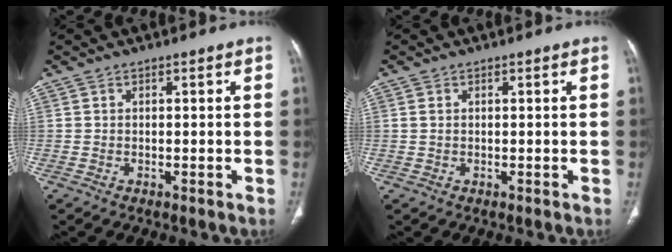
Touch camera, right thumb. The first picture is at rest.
{"total": 0.7, "force": [0.1, 0.5, 0.5], "torque": [-0.016, 0.001, 0.005]}